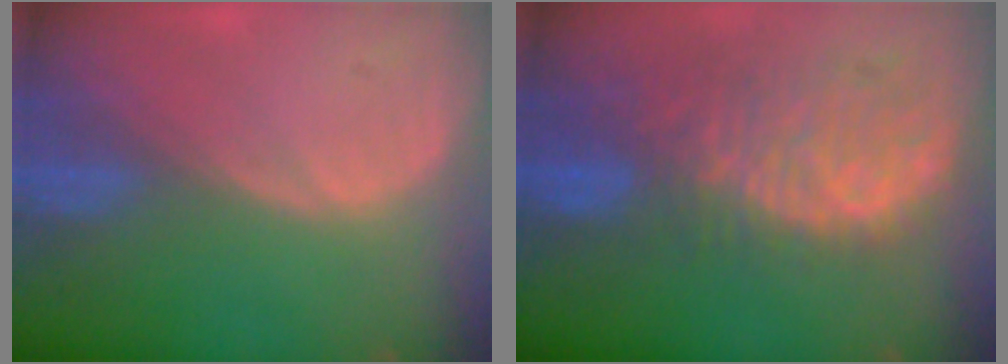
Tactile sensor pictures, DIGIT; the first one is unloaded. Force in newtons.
{"total": 10.6, "press": 9.4, "slide": 4.9}